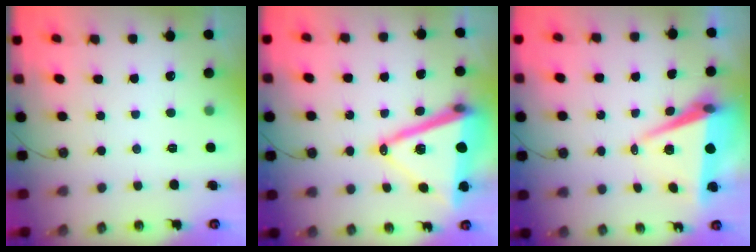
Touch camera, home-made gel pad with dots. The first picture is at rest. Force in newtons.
{"total": 18.2, "press": 17.8, "slide": 3.8}
{"total": 8.7, "press": 7.5, "slide": 4.3}